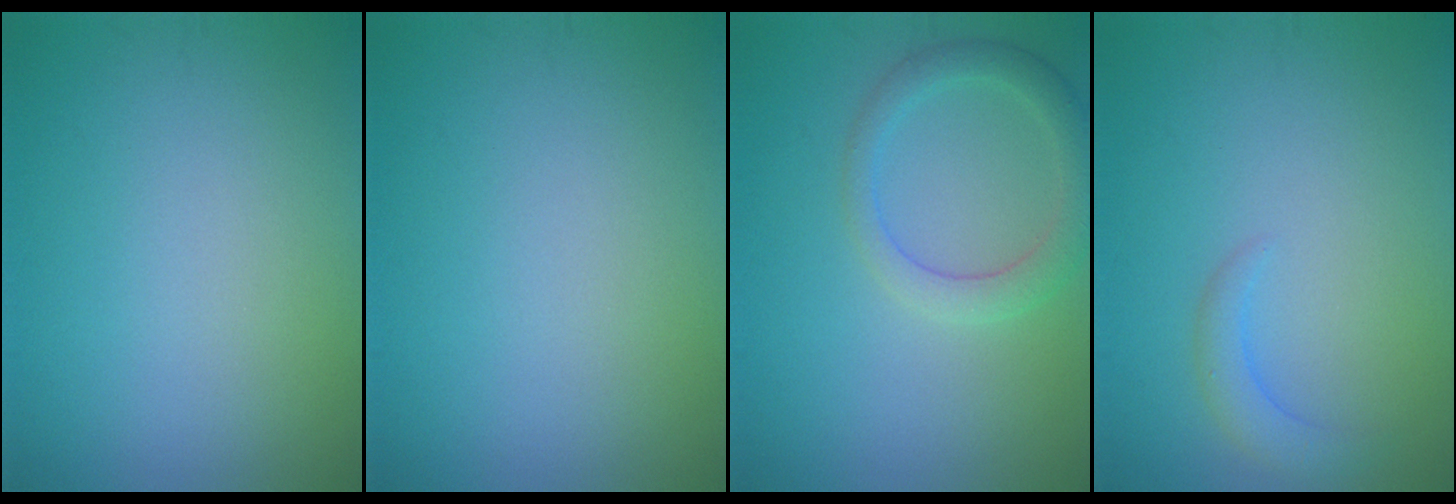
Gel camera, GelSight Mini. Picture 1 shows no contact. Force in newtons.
{"total": 0.0}
{"total": 3.0, "press": 2.9, "slide": 0.3}
{"total": 1.8, "press": 1.8, "slide": 0.3}